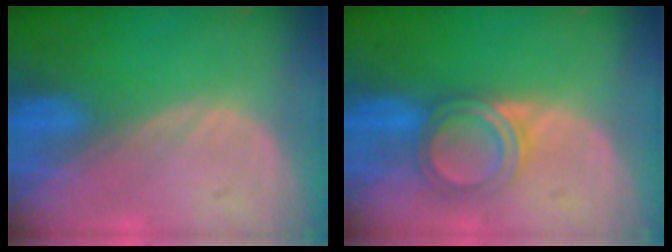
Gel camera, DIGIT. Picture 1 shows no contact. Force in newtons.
{"total": 5.0, "press": 4.8, "slide": 1.4}